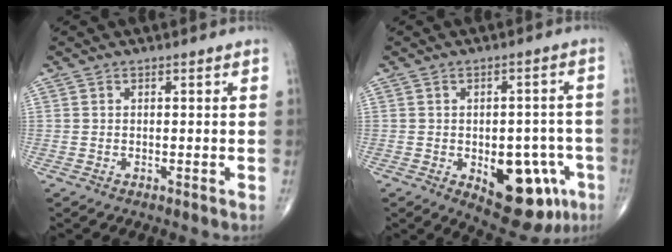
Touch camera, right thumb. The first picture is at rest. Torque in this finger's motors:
{"motor_torque": [2.75, 2.26, 0.62, -0.72, 0.28]}